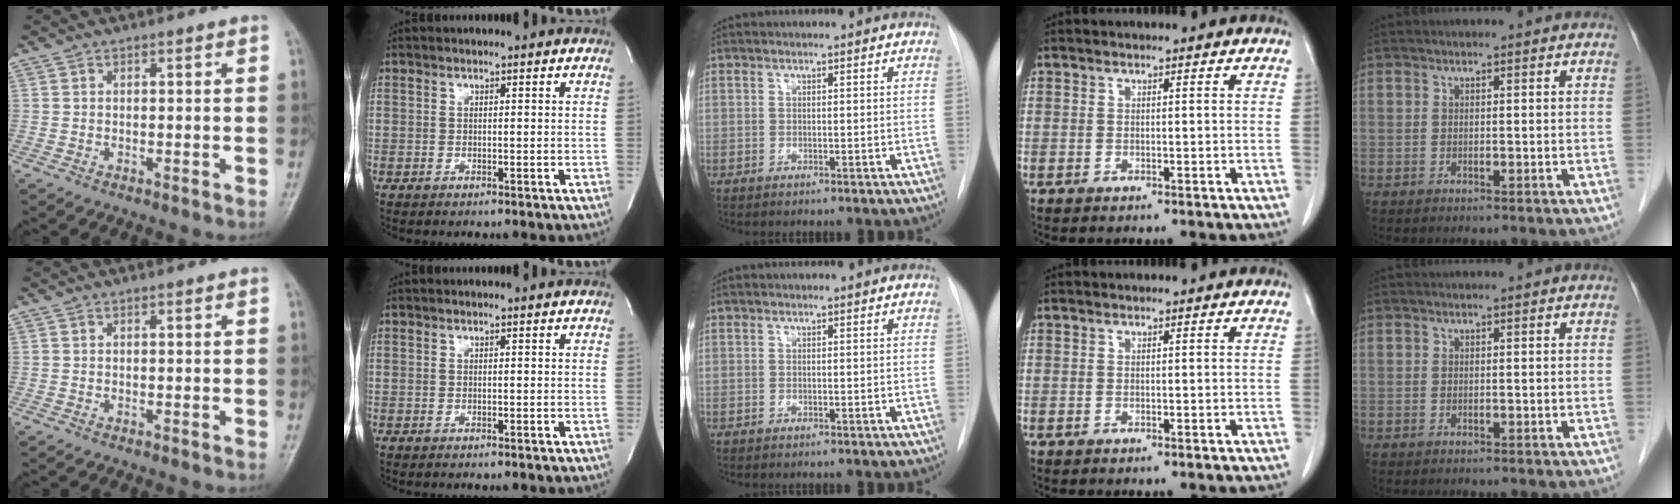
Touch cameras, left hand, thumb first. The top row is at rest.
{}